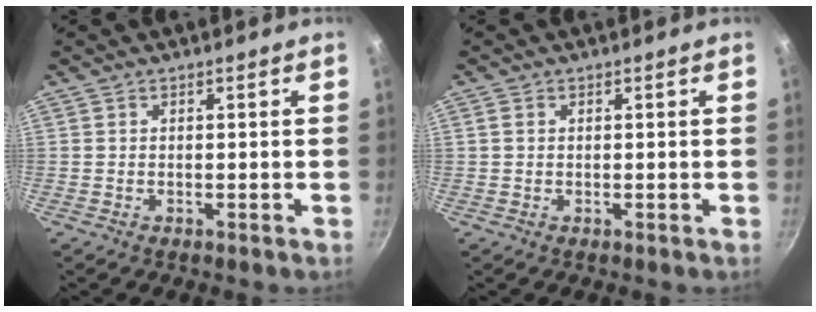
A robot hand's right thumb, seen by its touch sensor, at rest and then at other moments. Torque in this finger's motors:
{"motor_torque": [-0.58, 0.05, -0.43, 0.29, -0.05]}